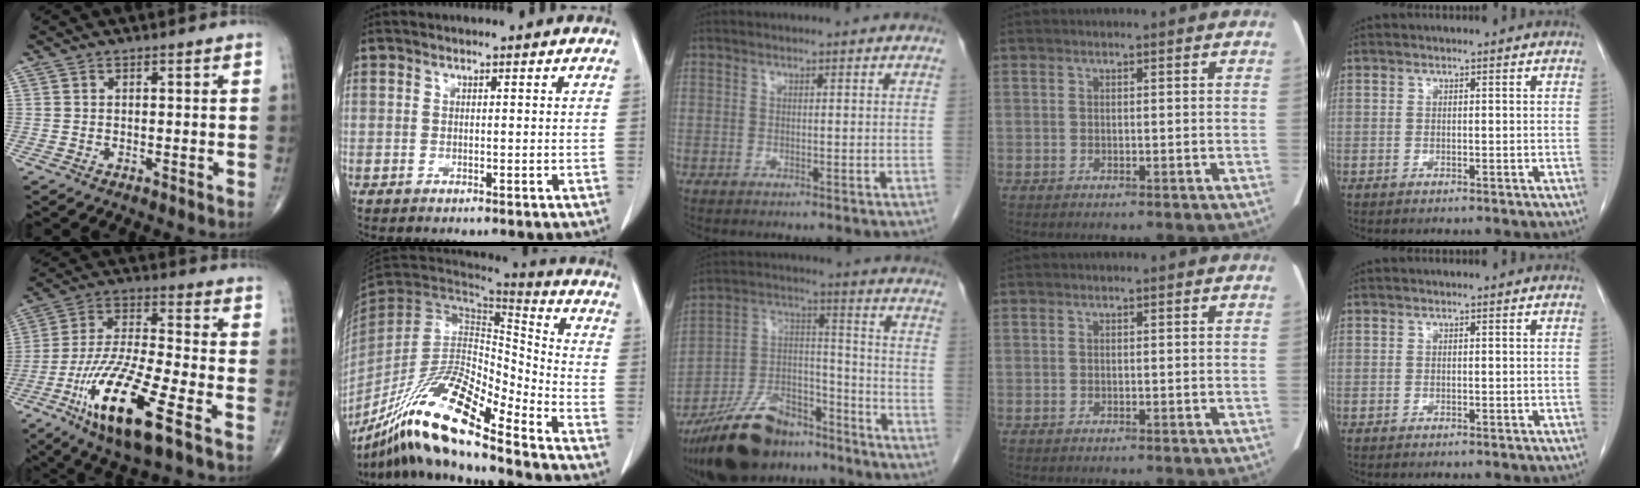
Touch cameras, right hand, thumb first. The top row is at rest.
{"thumb": {"total": 19.6, "force": [-9.4, 4.5, 16.6], "torque": [-0.349, 0.020, -0.168]}, "index": {"total": 19.9, "force": [-14.5, 2.4, 13.4], "torque": [-0.272, -0.021, -0.272]}, "middle": {"total": 17.4, "force": [-13.7, 6.8, 8.2], "torque": [-0.154, 0.022, -0.236]}}